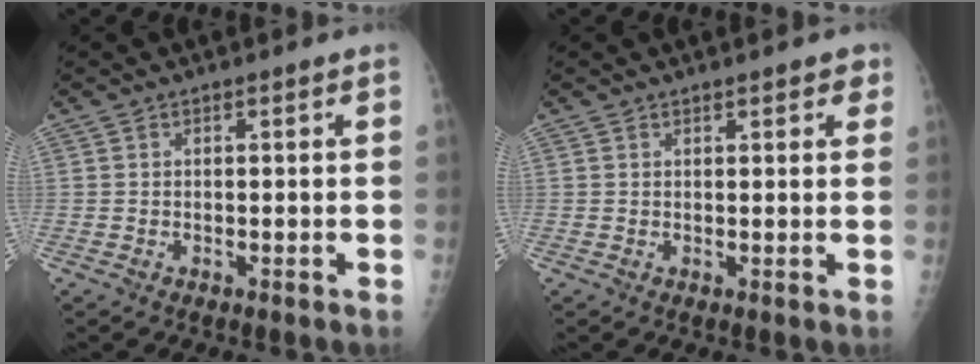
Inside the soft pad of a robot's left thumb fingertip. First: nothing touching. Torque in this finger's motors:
{"motor_torque": [-0.09, 0.08, -0.21, -0.18, 0.05]}